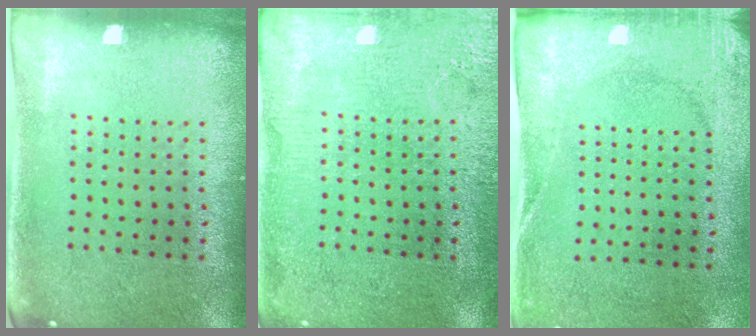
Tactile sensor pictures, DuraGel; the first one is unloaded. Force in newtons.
{"total": 3.8, "press": 3.8, "slide": 0.5}
{"total": 2.7, "press": 2.1, "slide": 1.7}